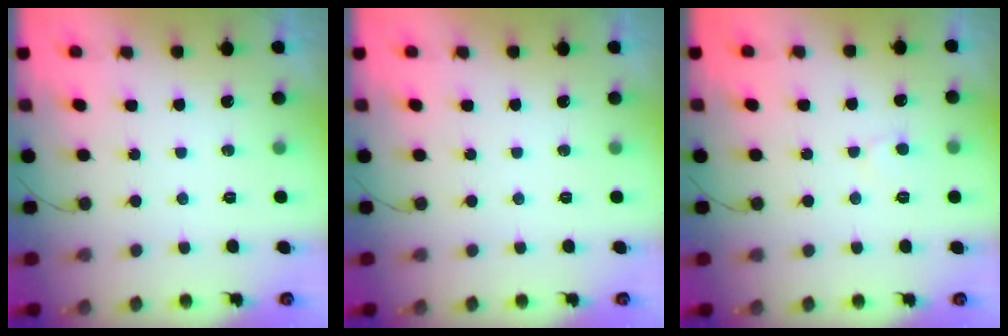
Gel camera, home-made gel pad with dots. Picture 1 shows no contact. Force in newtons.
{"total": 0.0}
{"total": 4.3, "press": 4.2, "slide": 0.4}